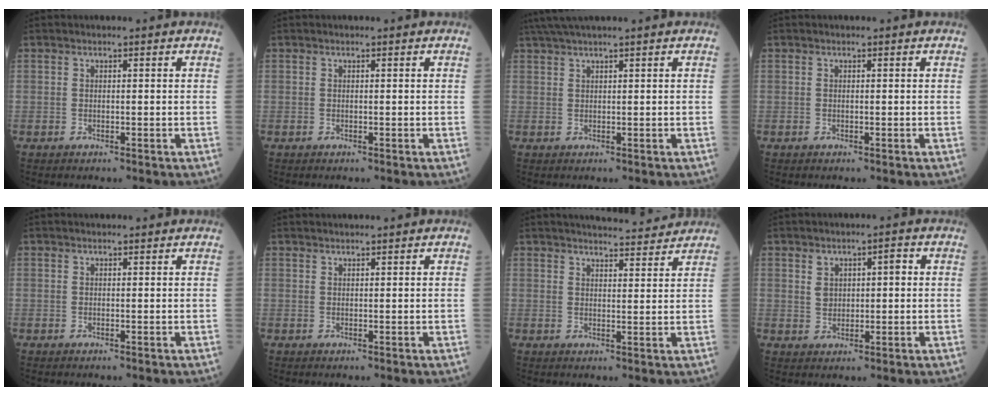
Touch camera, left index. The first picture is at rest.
{"total": 0.0}
{"total": 3.6, "force": [2.9, -0.8, 1.9], "torque": [-0.039, 0.021, 0.060]}
{"total": 0.0}
{"total": 1.4, "force": [1.3, 0.3, 0.5], "torque": [-0.009, 0.018, 0.020]}
{"total": 1.1, "force": [1.1, -0.1, 0.2], "torque": [-0.004, 0.015, 0.025]}
{"total": 9.3, "force": [8.9, 1.0, 2.5], "torque": [-0.034, 0.006, 0.112]}
{"total": 3.7, "force": [1.1, 2.3, 2.8], "torque": [-0.048, 0.017, 0.022]}